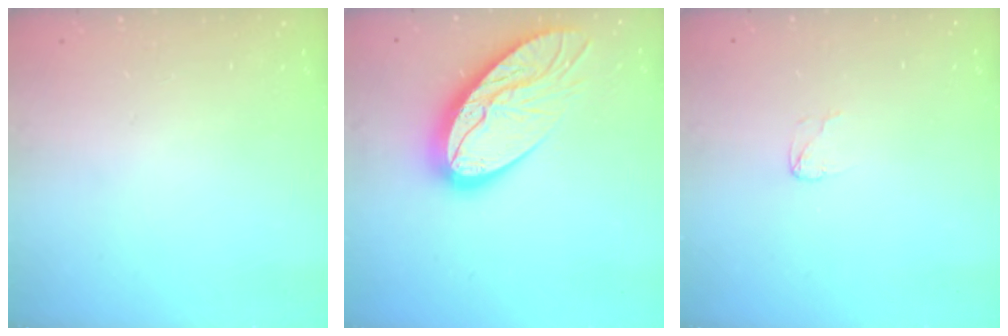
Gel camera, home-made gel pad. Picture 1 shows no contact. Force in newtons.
{"total": 16.8, "press": 16.7, "slide": 1.5}
{"total": 2.7, "press": 2.7, "slide": 0.2}